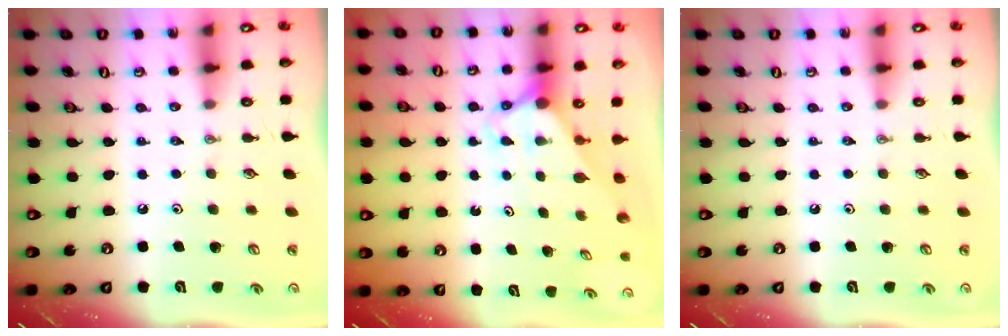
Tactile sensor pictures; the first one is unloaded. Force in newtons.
{"total": 2.8, "press": 2.8, "slide": 0.1}
{"total": 0.0}